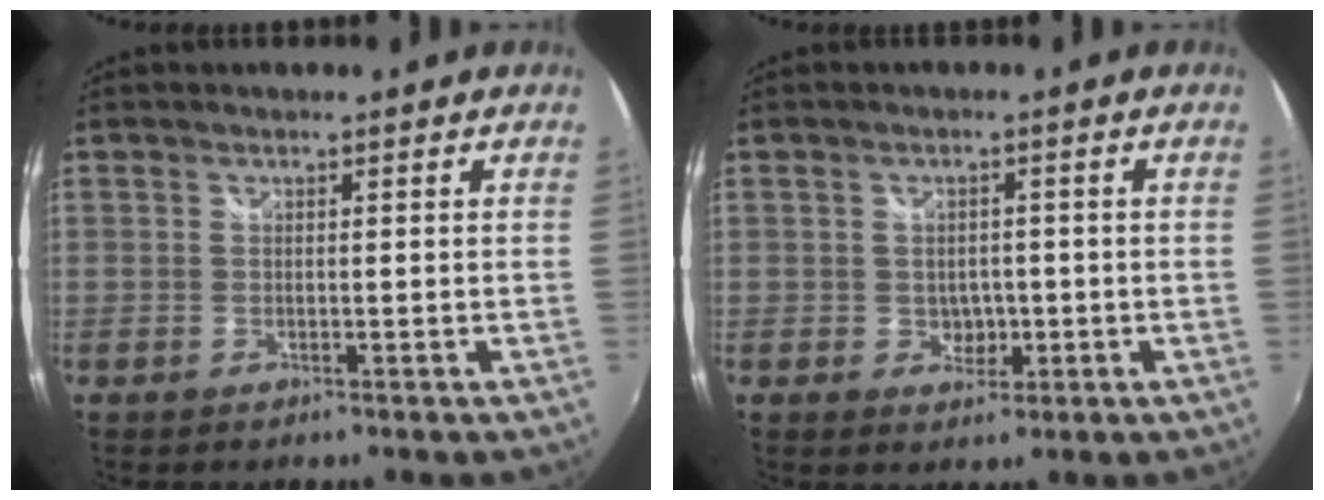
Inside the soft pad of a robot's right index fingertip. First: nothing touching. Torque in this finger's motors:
{"motor_torque": [-0.05, 0.01, 0.00, 0.00]}